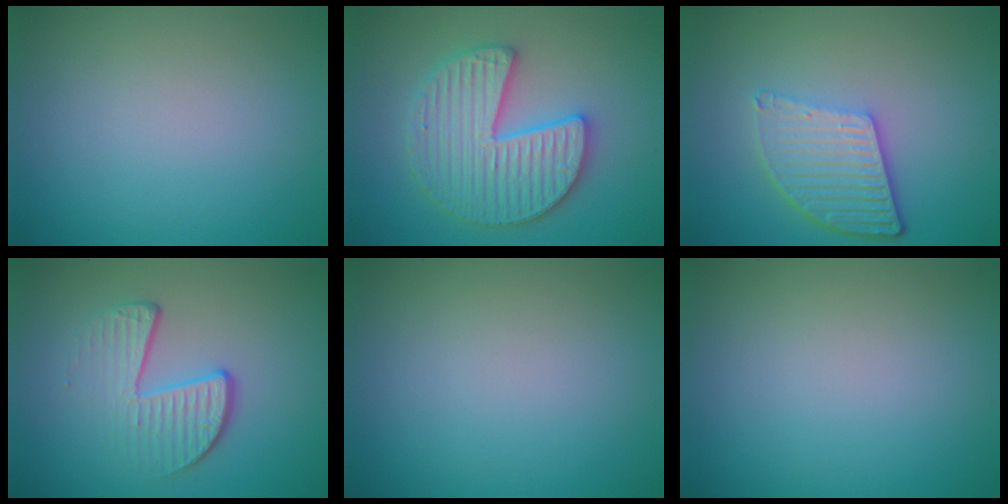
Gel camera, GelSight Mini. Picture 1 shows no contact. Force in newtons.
{"total": 6.0, "press": 5.9, "slide": 1.0}
{"total": 5.4, "press": 3.9, "slide": 3.8}
{"total": 4.1, "press": 2.7, "slide": 3.2}
{"total": 0.0}
{"total": 0.0}